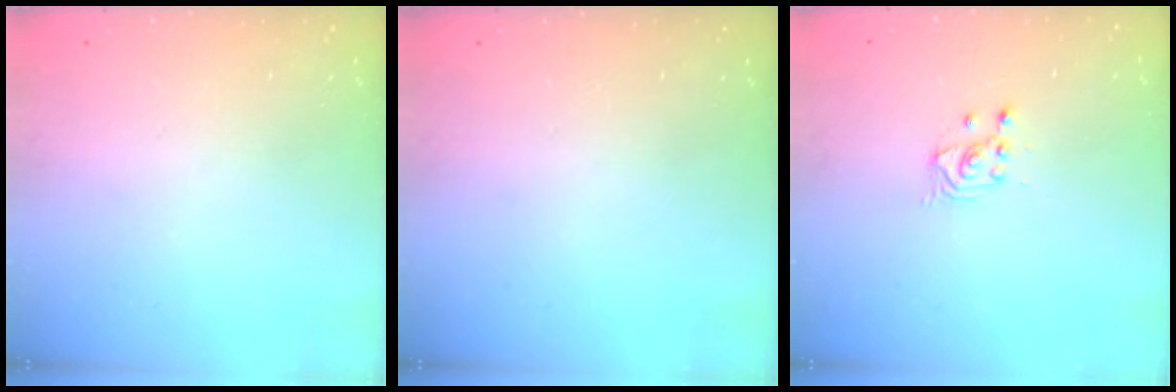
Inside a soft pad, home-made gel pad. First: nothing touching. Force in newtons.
{"total": 0.0}
{"total": 2.7, "press": 2.7, "slide": 0.2}